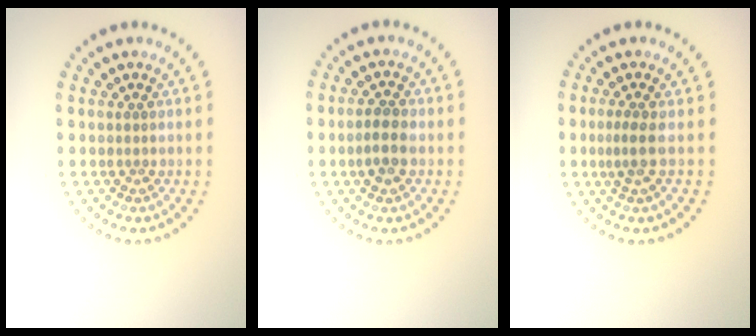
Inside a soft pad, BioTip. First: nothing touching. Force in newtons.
{"total": 2.4, "press": 2.3, "slide": 0.6}
{"total": 1.8, "press": 1.3, "slide": 1.1}